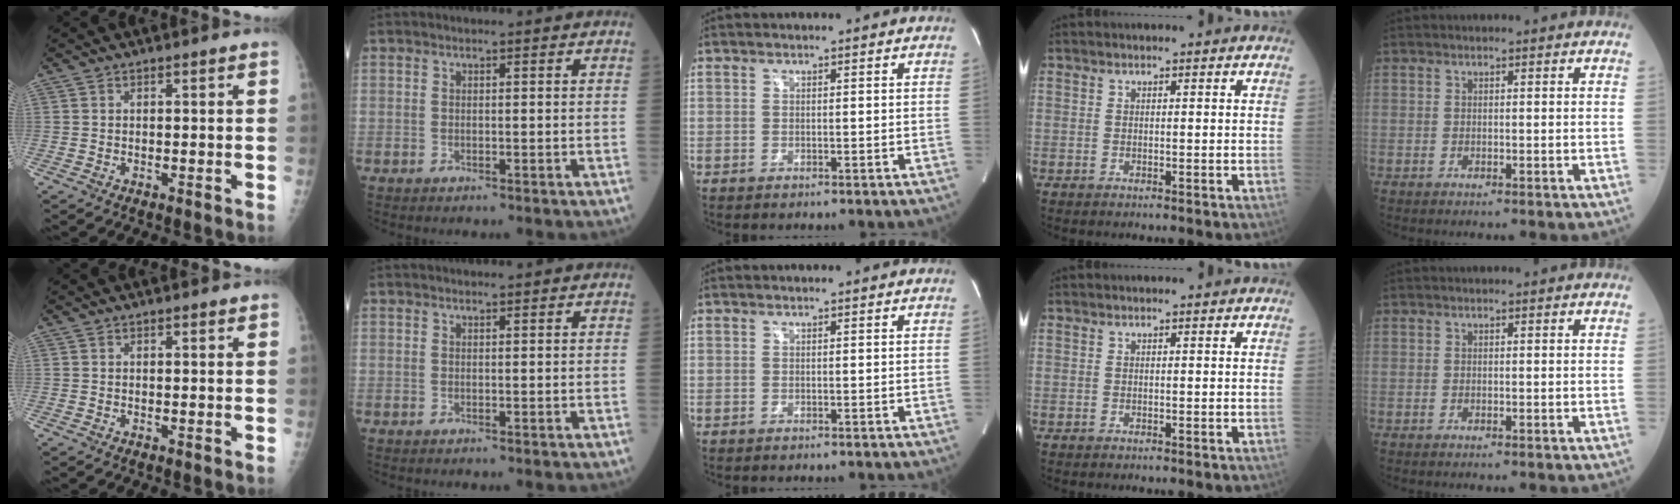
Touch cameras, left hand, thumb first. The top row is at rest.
{"thumb": {"total": 0.9, "force": [0.7, 0.3, 0.4], "torque": [-0.006, -0.003, 0.009]}, "index": {"total": 0.8, "force": [0.8, 0.0, 0.2], "torque": [-0.006, 0.003, 0.013]}}